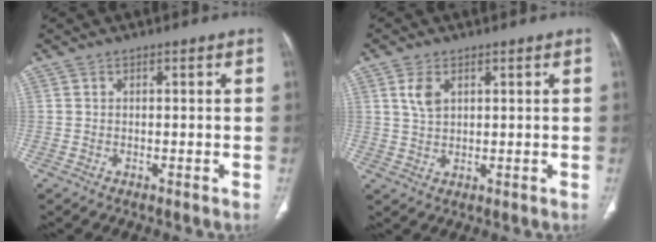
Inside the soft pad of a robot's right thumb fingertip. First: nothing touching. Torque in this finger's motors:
{"motor_torque": [-0.62, 0.57, 0.09, -0.20, 0.05]}